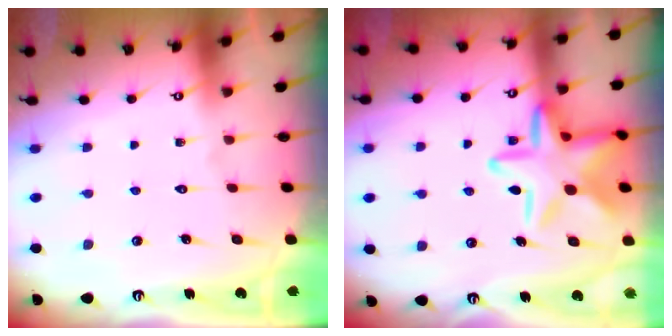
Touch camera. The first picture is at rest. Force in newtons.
{"total": 17.8, "press": 17.7, "slide": 0.9}